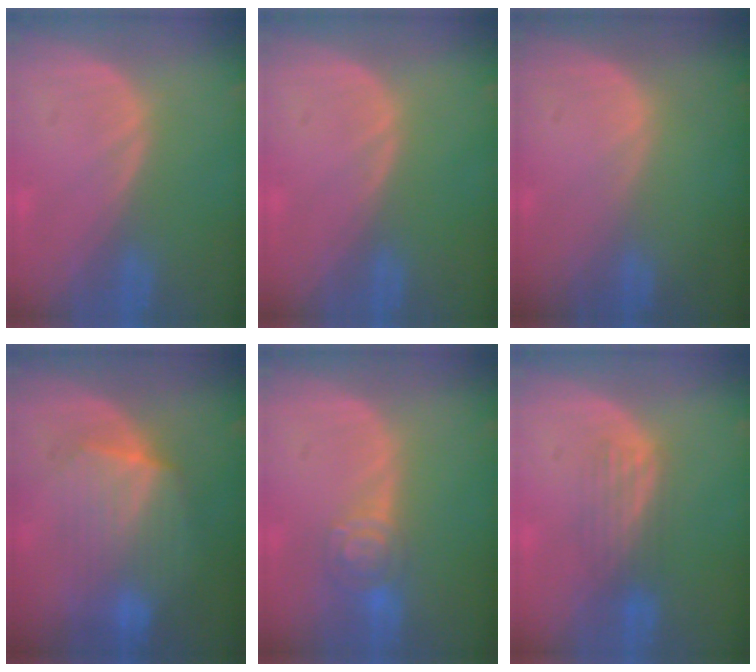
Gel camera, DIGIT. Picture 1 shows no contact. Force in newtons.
{"total": 0.0}
{"total": 0.0}
{"total": 7.1, "press": 7.0, "slide": 1.2}
{"total": 4.6, "press": 4.5, "slide": 0.9}
{"total": 3.4, "press": 3.4, "slide": 0.2}